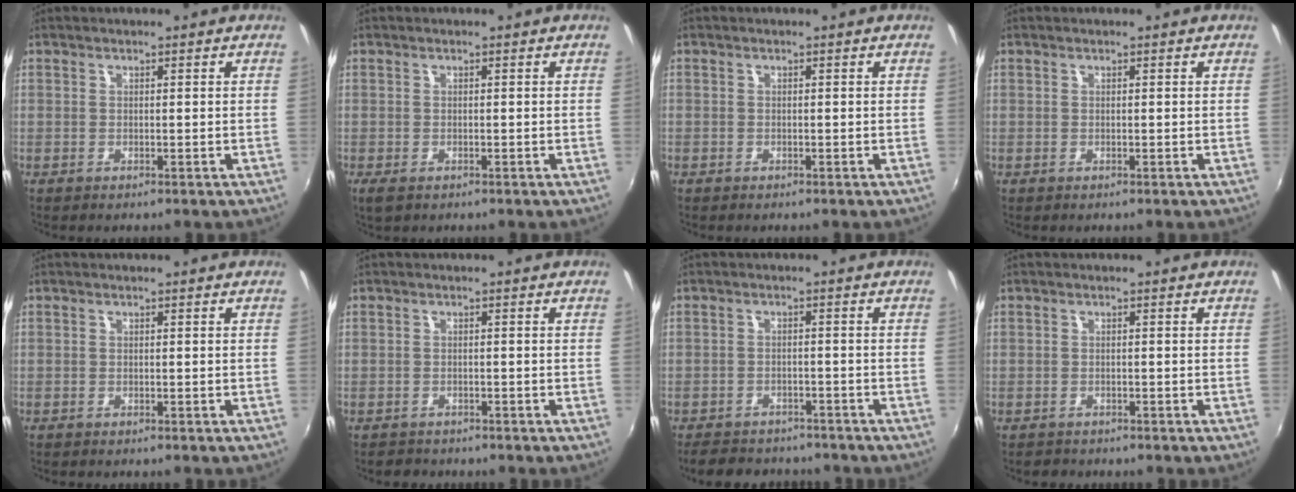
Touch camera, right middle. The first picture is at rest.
{"total": 2.0, "force": [-1.2, 0.9, 1.3], "torque": [-0.026, -0.008, -0.020]}
{"total": 0.7, "force": [-0.5, 0.5, -0.1], "torque": [-0.003, 0.003, -0.008]}
{"total": 0.0}
{"total": 0.0}
{"total": 2.3, "force": [-1.9, 1.2, 0.1], "torque": [-0.011, -0.002, -0.033]}
{"total": 9.9, "force": [-8.4, 4.1, 3.2], "torque": [-0.080, -0.004, -0.121]}
{"total": 1.7, "force": [-1.4, 1.0, 0.0], "torque": [-0.006, -0.001, -0.023]}